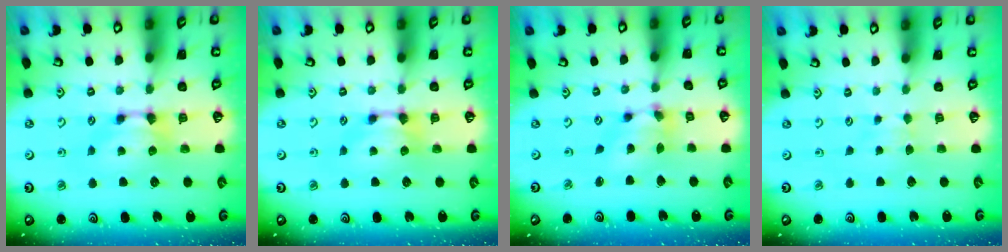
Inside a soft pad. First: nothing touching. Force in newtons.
{"total": 0.0}
{"total": 4.6, "press": 4.1, "slide": 1.9}
{"total": 2.1, "press": 2.1, "slide": 0.3}